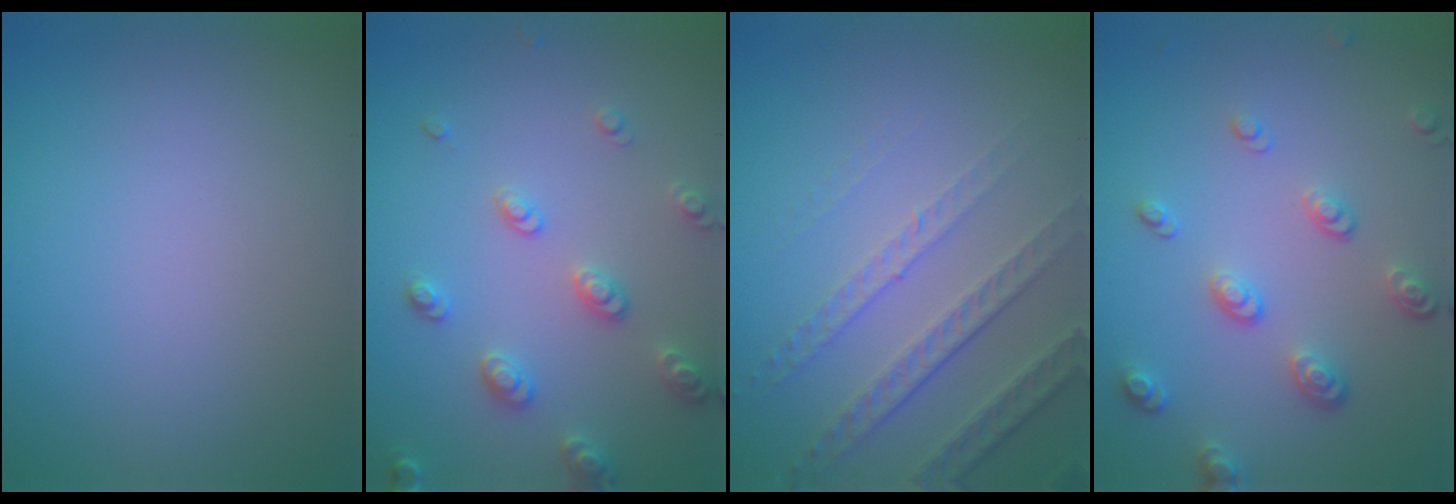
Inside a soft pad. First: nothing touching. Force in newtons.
{"total": 2.9, "press": 2.9, "slide": 0.5}
{"total": 4.6, "press": 3.2, "slide": 3.3}
{"total": 3.3, "press": 2.6, "slide": 2.0}